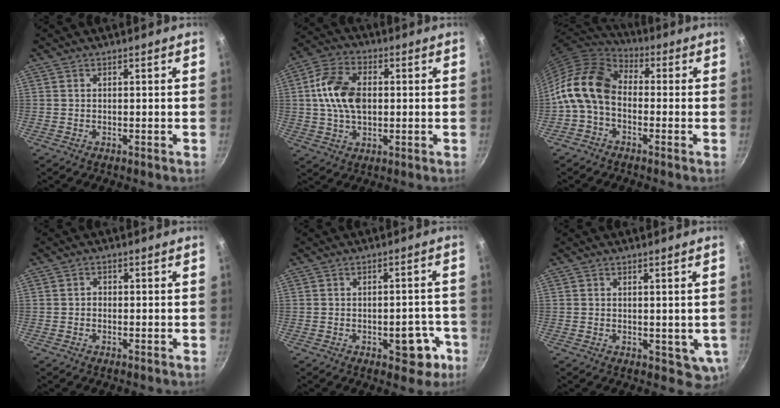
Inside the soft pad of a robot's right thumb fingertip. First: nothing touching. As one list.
[{"total": 13.5, "force": [1.5, 8.7, 10.3], "torque": [-0.175, 0.012, 0.018]}, {"total": 12.9, "force": [-1.7, 9.0, 9.0], "torque": [-0.160, 0.040, -0.057]}, {"total": 1.1, "force": [-0.2, 1.0, 0.4], "torque": [-0.004, 0.004, -0.005]}, {"total": 7.2, "force": [-2.8, 4.1, 5.1], "torque": [-0.029, 0.021, -0.031]}, {"total": 4.4, "force": [0.9, 2.8, 3.2], "torque": [-0.037, -0.013, 0.018]}]